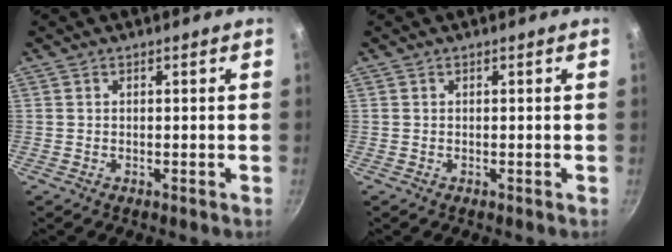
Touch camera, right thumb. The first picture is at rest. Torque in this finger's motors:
{"motor_torque": [-0.16, 0.23, 0.35, -0.13, 0.04]}